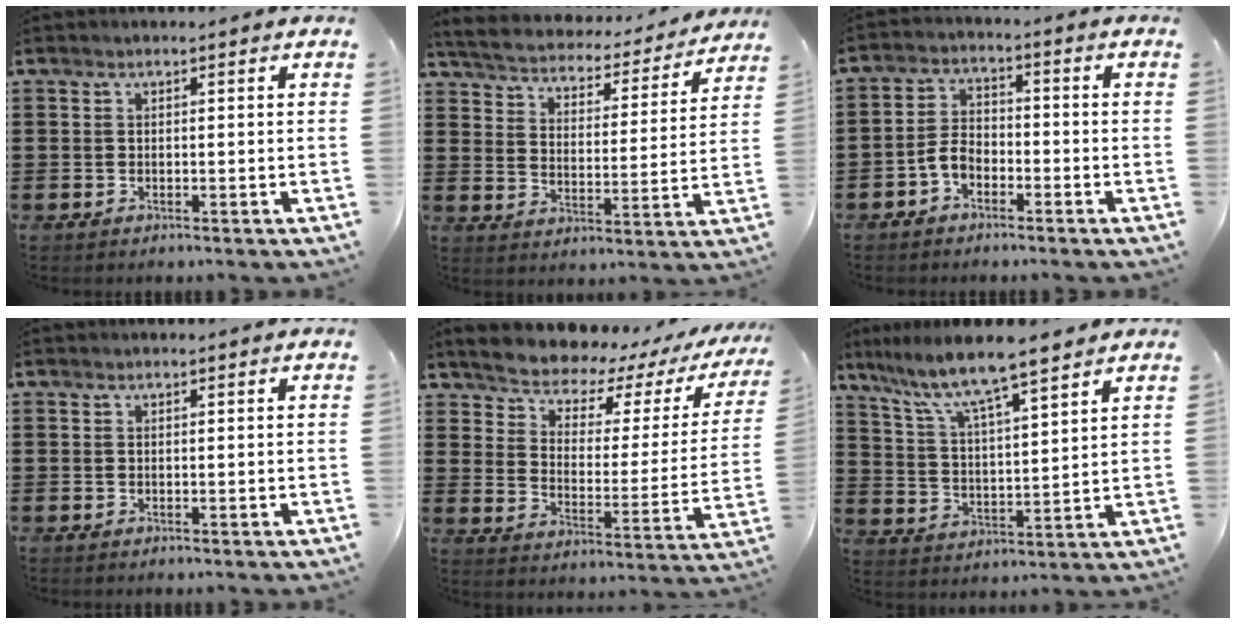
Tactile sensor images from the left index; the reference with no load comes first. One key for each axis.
{"total": 3.7, "fx": 3.7, "fy": 0.2, "fz": 0.4, "tx": -0.034, "ty": -0.032, "tz": 0.055}
{"total": 3.9, "fx": -2.3, "fy": 2.2, "fz": 2.2, "tx": -0.064, "ty": 0.004, "tz": -0.053}
{"total": 0.0}
{"total": 4.4, "fx": 4.3, "fy": 1.0, "fz": 0.8, "tx": -0.046, "ty": -0.045, "tz": 0.066}
{"total": 7.7, "fx": 6.6, "fy": 0.4, "fz": 4.0, "tx": -0.105, "ty": -0.039, "tz": 0.109}